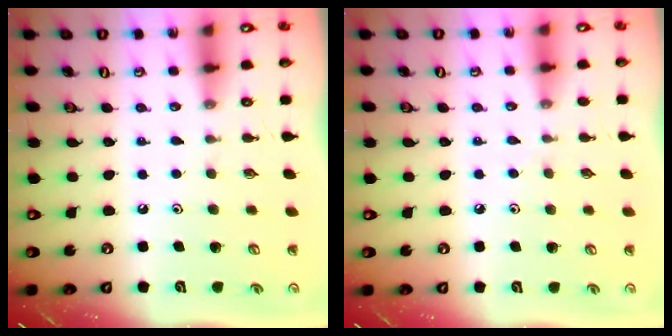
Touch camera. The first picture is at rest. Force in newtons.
{"total": 2.9, "press": 2.8, "slide": 0.4}